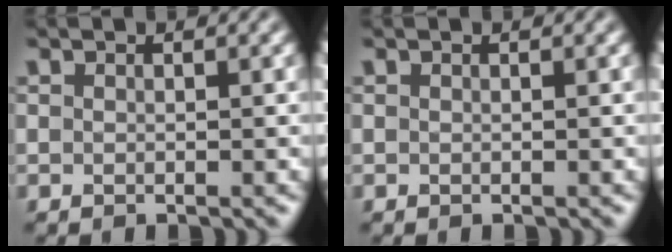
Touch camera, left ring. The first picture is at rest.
{"total": 0.0}